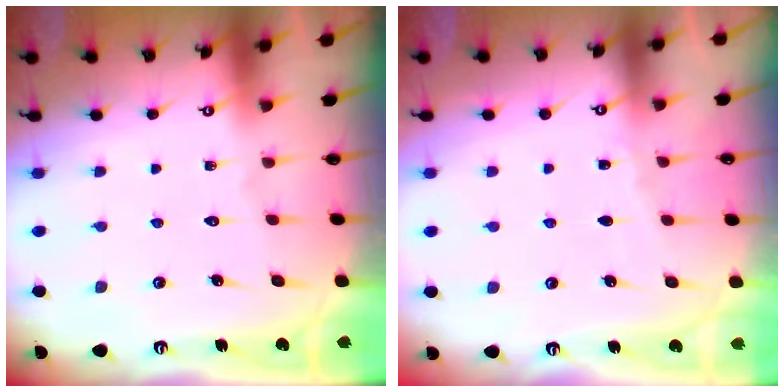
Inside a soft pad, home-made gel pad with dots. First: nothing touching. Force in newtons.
{"total": 3.2, "press": 3.2, "slide": 0.4}